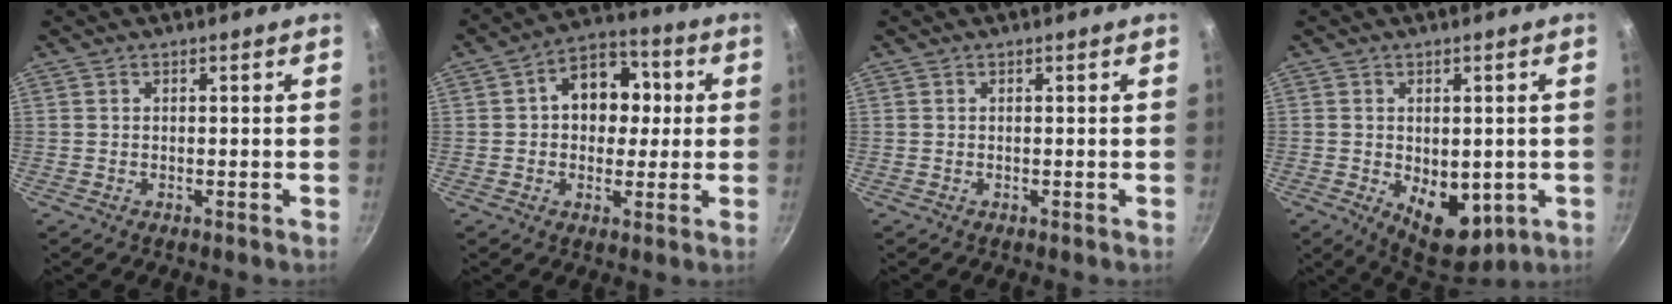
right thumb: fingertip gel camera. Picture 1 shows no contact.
{"total": 12.0, "force": [1.7, 8.9, 7.8], "torque": [-0.066, 0.021, 0.010]}
{"total": 0.0}
{"total": 10.4, "force": [-2.0, 6.5, 7.9], "torque": [-0.077, -0.015, -0.012]}